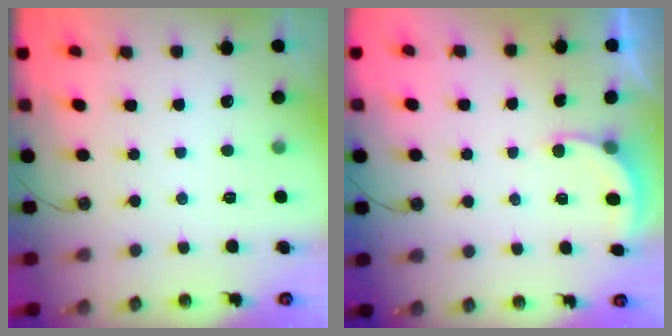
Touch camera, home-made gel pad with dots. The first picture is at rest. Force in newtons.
{"total": 3.0, "press": 3.0, "slide": 0.3}